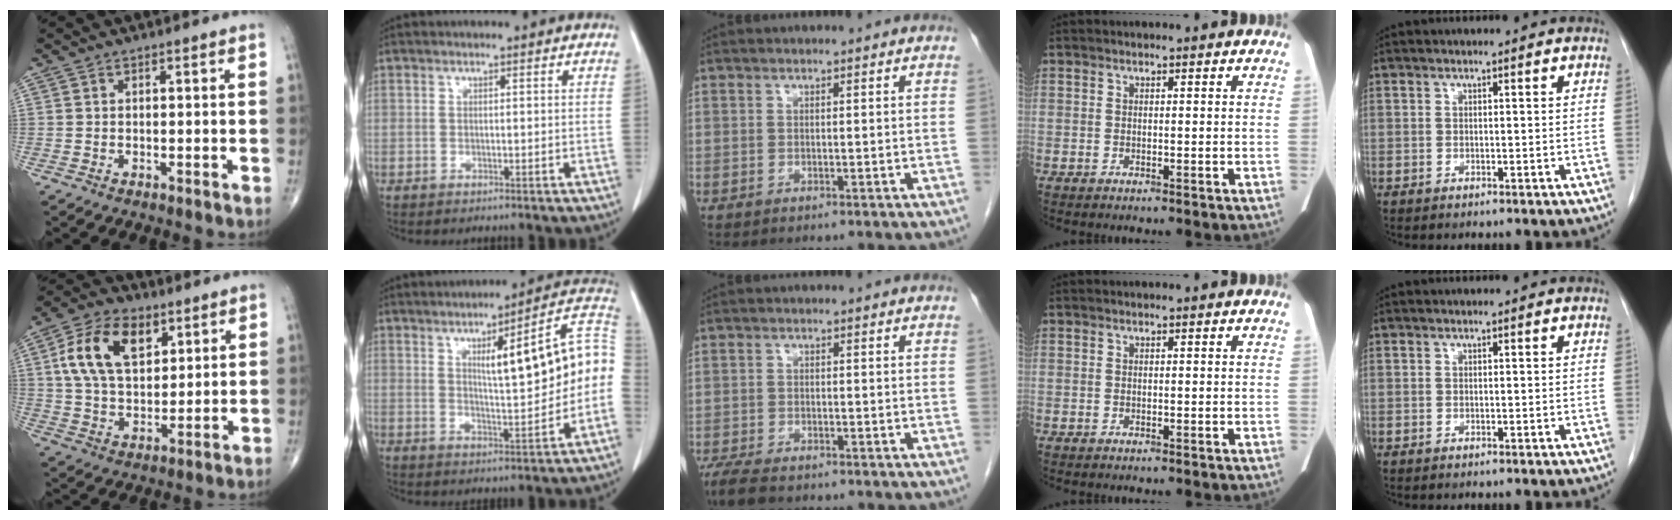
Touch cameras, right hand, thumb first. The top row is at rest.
{"thumb": {"total": 14.6, "force": [5.3, 8.8, 10.3], "torque": [-0.171, -0.008, 0.100]}, "index": {"total": 13.5, "force": [1.1, 2.0, 13.3], "torque": [-0.176, 0.033, 0.017]}, "middle": {"total": 5.8, "force": [-4.6, 1.9, 3.0], "torque": [-0.059, -0.013, -0.076]}}